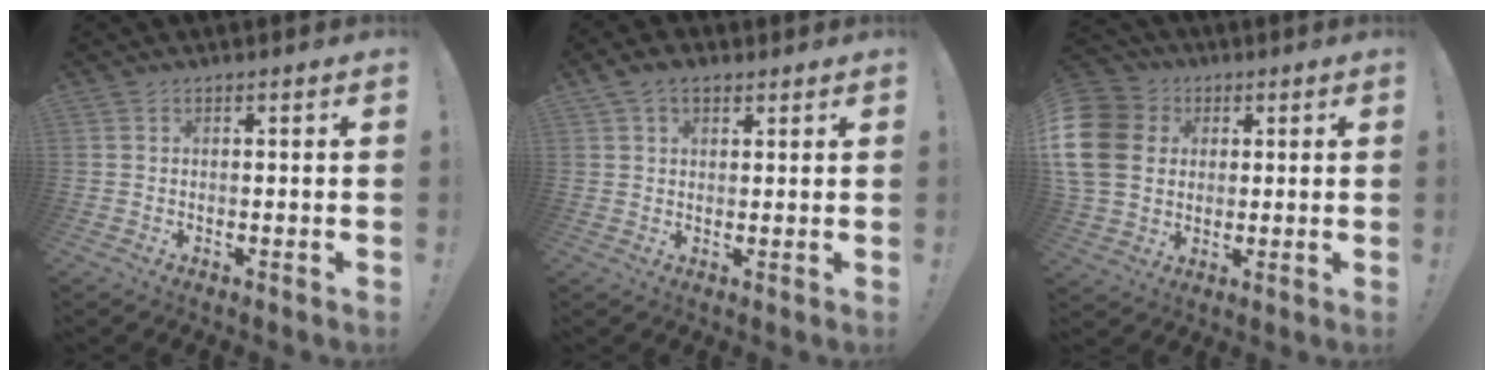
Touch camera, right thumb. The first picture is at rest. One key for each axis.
{"total": 5.1, "fx": 2.8, "fy": 3.3, "fz": 2.7, "tx": -0.046, "ty": -0.003, "tz": 0.055}
{"total": 15.7, "fx": 2.3, "fy": 13.0, "fz": 8.5, "tx": -0.153, "ty": 0.004, "tz": 0.048}